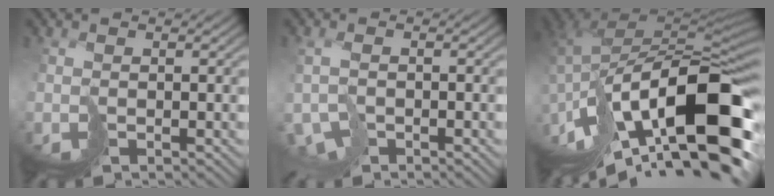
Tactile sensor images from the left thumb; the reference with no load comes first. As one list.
[{"total": 2.9, "force": [-1.9, 1.3, 1.8], "torque": [-0.028, 0.002, -0.036]}, {"total": 17.9, "force": [-8.0, 7.2, 14.4], "torque": [-0.269, 0.008, -0.136]}]